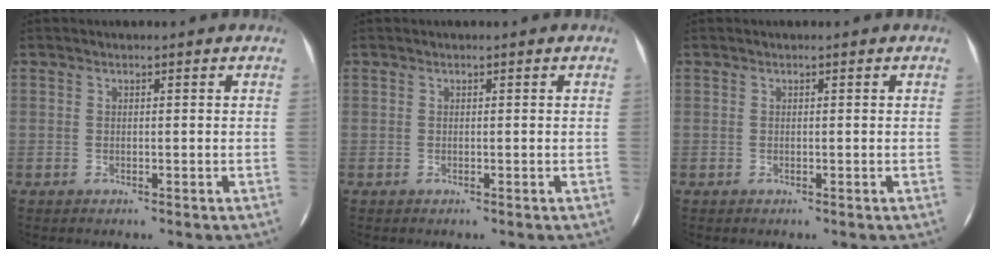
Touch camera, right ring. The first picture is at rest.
{"total": 0.0}
{"total": 0.0}